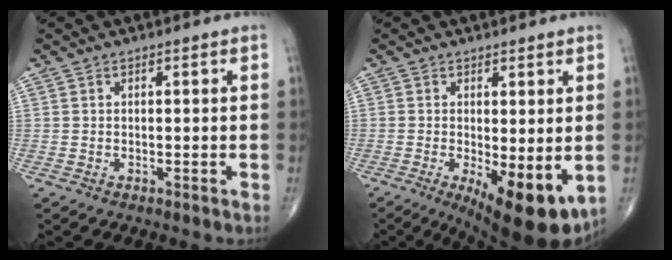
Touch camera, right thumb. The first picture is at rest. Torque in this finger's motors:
{"motor_torque": [-0.06, 0.80, 0.21, -0.18, 0.09]}